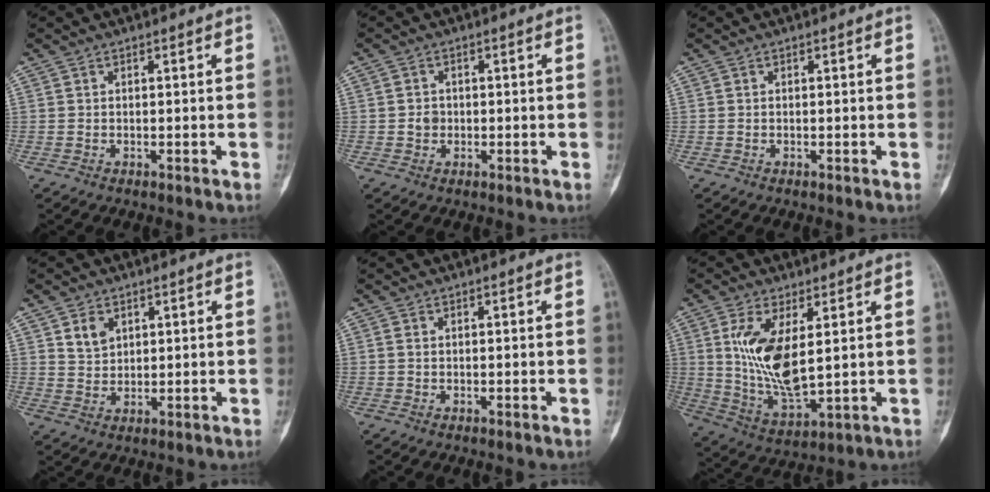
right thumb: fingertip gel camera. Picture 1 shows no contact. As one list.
[{"total": 2.3, "force": [-0.3, 2.0, 1.0], "torque": [-0.007, 0.006, -0.006]}, {"total": 0.0}, {"total": 4.1, "force": [2.0, 3.0, 2.0], "torque": [-0.021, -0.015, 0.041]}, {"total": 0.8, "force": [0.0, 0.5, 0.5], "torque": [-0.012, 0.000, -0.001]}, {"total": 13.2, "force": [2.6, 5.5, 11.8], "torque": [-0.232, -0.026, 0.065]}]